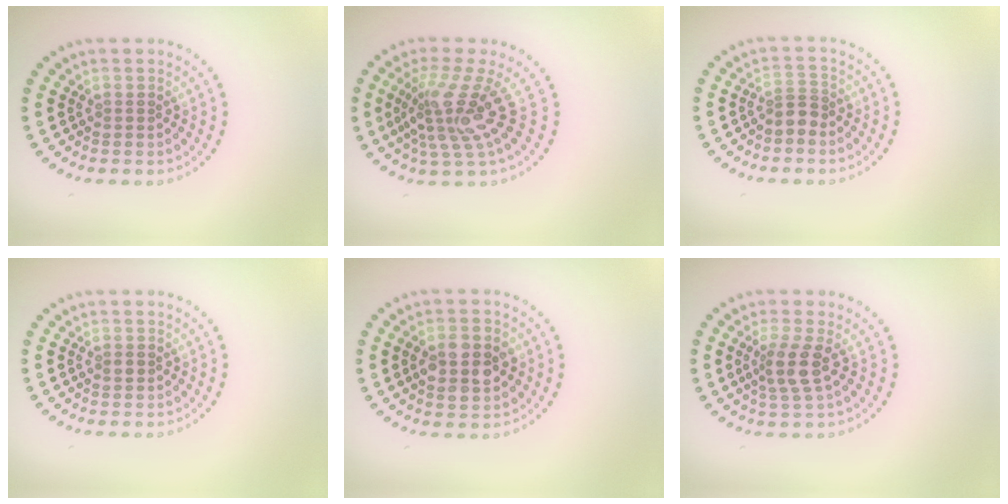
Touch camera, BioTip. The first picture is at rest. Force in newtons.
{"total": 4.6, "press": 3.0, "slide": 3.5}
{"total": 1.9, "press": 1.5, "slide": 1.1}
{"total": 0.7, "press": 0.7, "slide": 0.1}
{"total": 4.3, "press": 4.3, "slide": 0.1}
{"total": 2.8, "press": 2.3, "slide": 1.6}